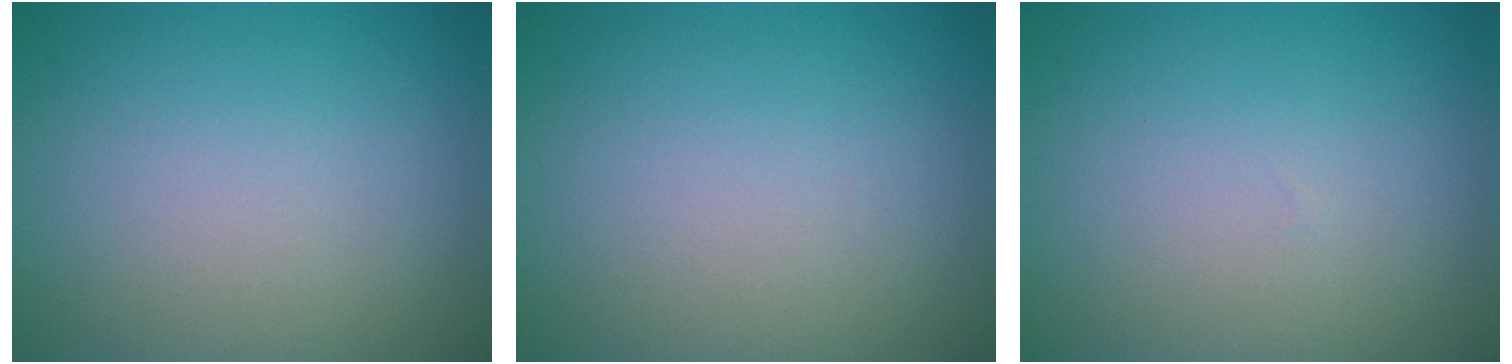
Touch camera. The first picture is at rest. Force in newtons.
{"total": 0.0}
{"total": 0.0}